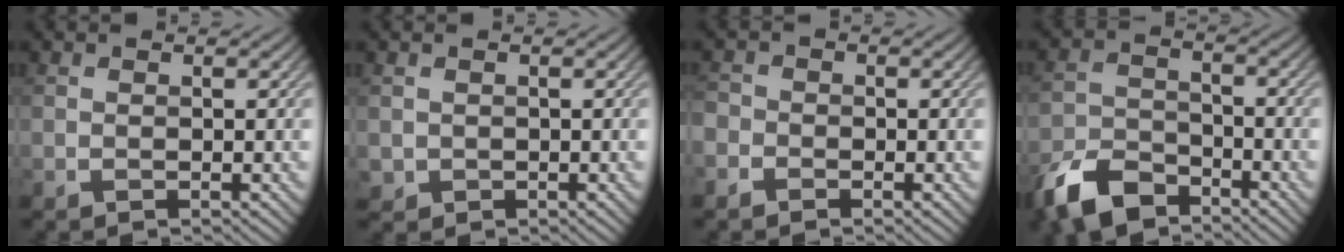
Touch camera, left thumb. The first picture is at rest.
{"total": 1.1, "force": [0.1, 1.1, 0.0], "torque": [-0.005, -0.008, 0.001]}
{"total": 2.3, "force": [-1.5, 1.6, 0.5], "torque": [-0.010, 0.000, -0.041]}
{"total": 8.3, "force": [-6.3, 3.7, 3.9], "torque": [-0.083, -0.010, -0.137]}